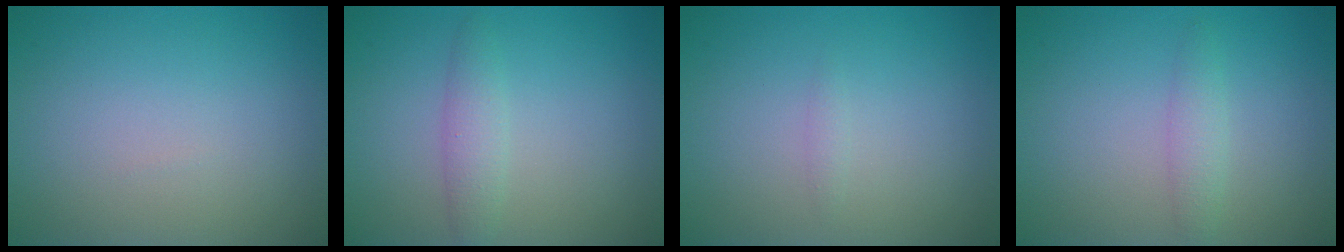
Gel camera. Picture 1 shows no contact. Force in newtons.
{"total": 1.9, "press": 1.9, "slide": 0.0}
{"total": 0.6, "press": 0.6, "slide": 0.0}
{"total": 1.5, "press": 1.5, "slide": 0.0}